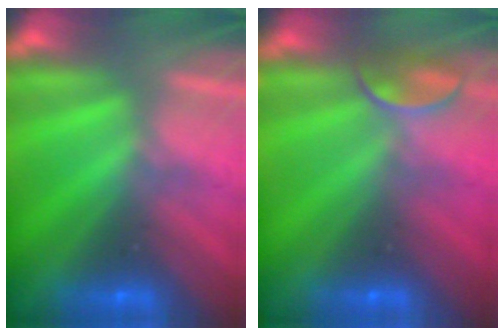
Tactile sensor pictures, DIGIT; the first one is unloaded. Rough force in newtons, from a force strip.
{"total": 2.4}